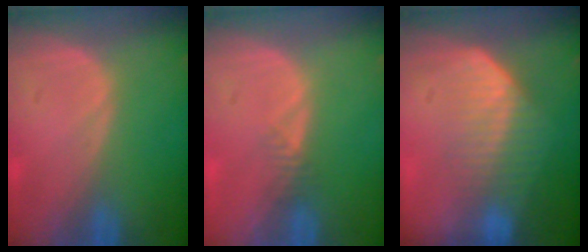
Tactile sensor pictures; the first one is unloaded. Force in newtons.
{"total": 1.2, "press": 1.0, "slide": 0.6}
{"total": 7.3, "press": 6.2, "slide": 3.8}